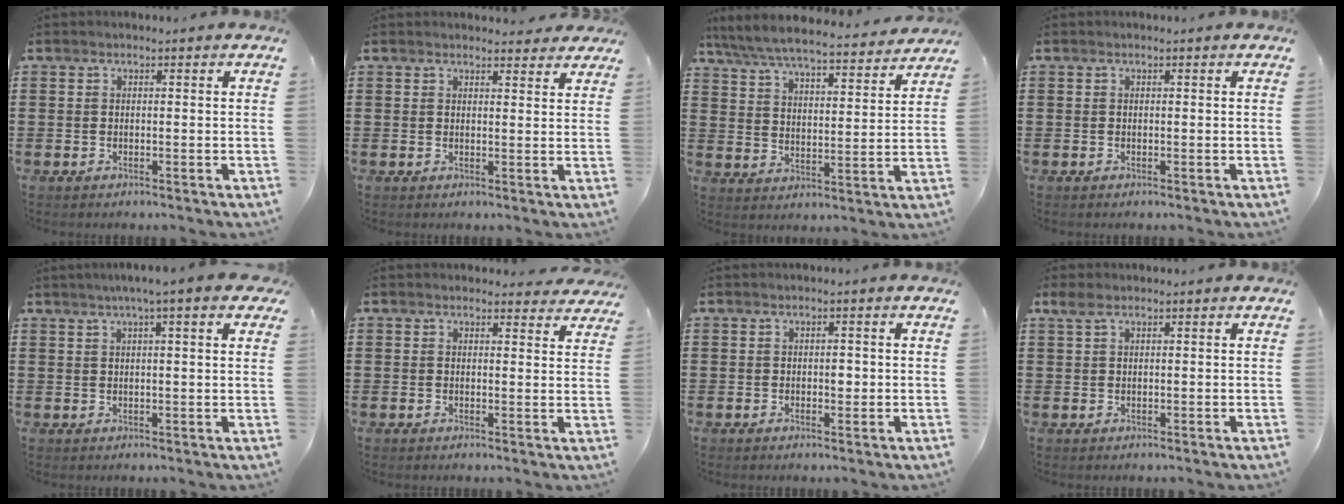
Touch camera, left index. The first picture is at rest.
{"total": 2.1, "force": [2.0, 0.4, 0.3], "torque": [-0.003, -0.003, 0.038]}
{"total": 6.6, "force": [6.3, 0.3, 2.0], "torque": [-0.068, -0.042, 0.107]}
{"total": 0.0}
{"total": 4.4, "force": [2.6, 0.2, 3.6], "torque": [-0.074, 0.006, 0.044]}
{"total": 2.3, "force": [2.2, 0.5, 0.4], "torque": [-0.006, -0.005, 0.040]}
{"total": 1.1, "force": [0.0, 0.7, 0.8], "torque": [-0.007, 0.003, -0.003]}
{"total": 2.1, "force": [1.0, 1.0, 1.5], "torque": [-0.034, 0.006, 0.017]}